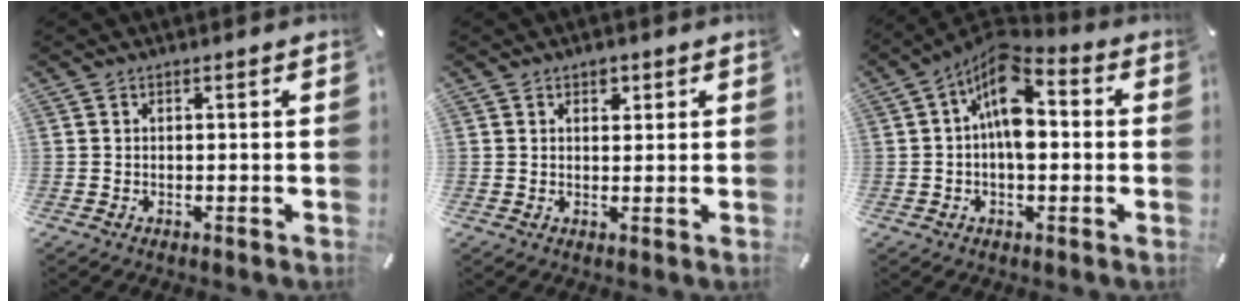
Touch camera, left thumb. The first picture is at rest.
{"total": 2.2, "force": [1.1, 1.6, 0.9], "torque": [0.002, -0.007, 0.015]}
{"total": 11.5, "force": [1.4, 6.3, 9.5], "torque": [-0.152, -0.019, 0.026]}